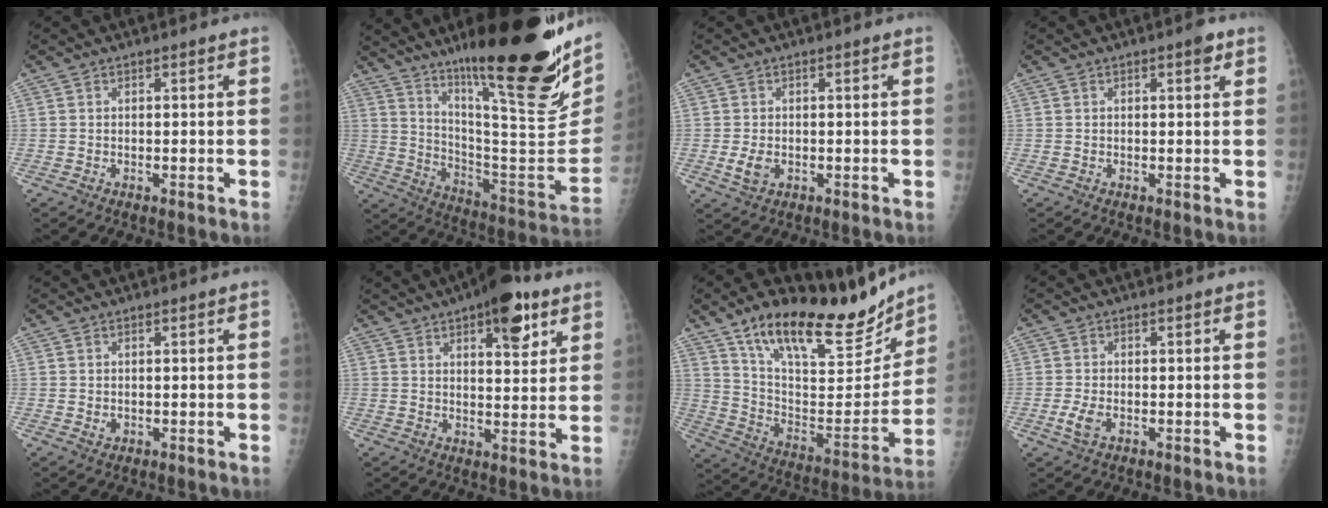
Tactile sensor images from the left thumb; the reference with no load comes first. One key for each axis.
{"total": 31.5, "fx": 19.3, "fy": 6.1, "fz": 24.1, "tx": -0.323, "ty": -0.083, "tz": 0.311}
{"total": 2.9, "fx": -0.4, "fy": 2.0, "fz": 2.1, "tx": -0.041, "ty": -0.005, "tz": -0.003}
{"total": 1.9, "fx": 1.0, "fy": 0.6, "fz": 1.4, "tx": -0.017, "ty": -0.002, "tz": 0.012}
{"total": 1.2, "fx": 0.4, "fy": 0.9, "fz": 0.7, "tx": -0.007, "ty": -0.004, "tz": 0.010}
{"total": 12.0, "fx": 6.7, "fy": 4.6, "fz": 8.8, "tx": -0.094, "ty": -0.026, "tz": 0.091}
{"total": 25.5, "fx": 18.8, "fy": 9.0, "fz": 14.6, "tx": -0.184, "ty": -0.075, "tz": 0.313}
{"total": 2.8, "fx": -0.7, "fy": 1.6, "fz": 2.2, "tx": -0.051, "ty": -0.004, "tz": -0.015}